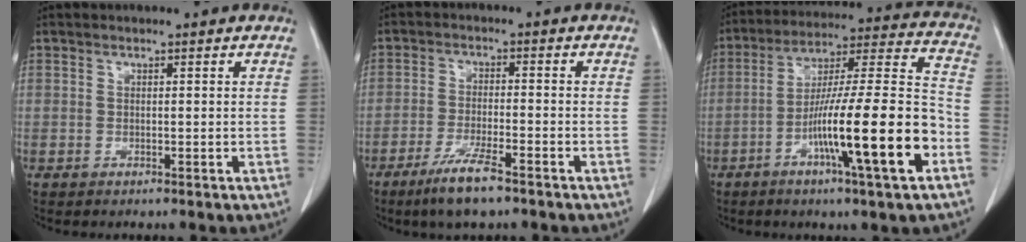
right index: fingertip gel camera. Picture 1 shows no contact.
{"total": 7.1, "force": [-4.9, 0.6, 5.1], "torque": [-0.100, -0.014, -0.086]}
{"total": 19.7, "force": [-7.4, 0.4, 18.3], "torque": [-0.287, -0.005, -0.123]}